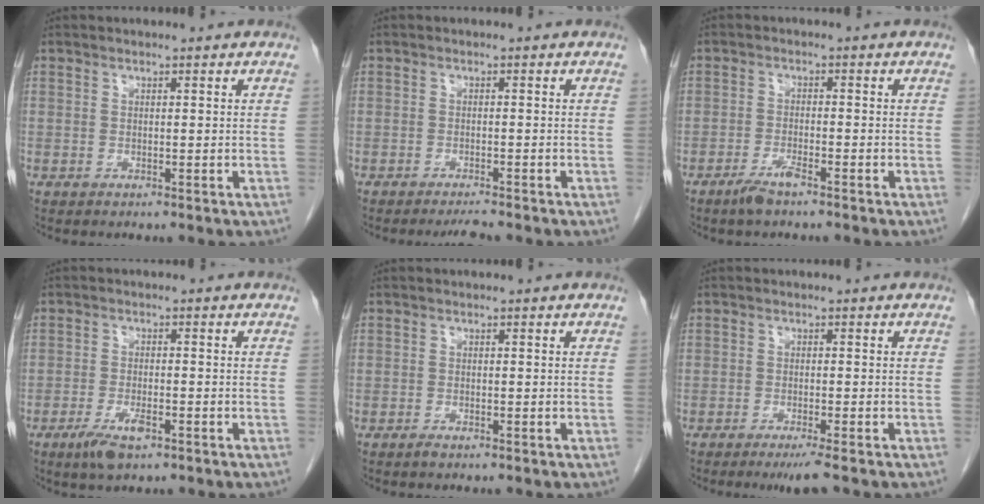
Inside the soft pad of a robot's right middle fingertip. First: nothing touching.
{"total": 2.1, "force": [-2.0, -0.1, 0.8], "torque": [-0.016, -0.006, -0.030]}
{"total": 3.2, "force": [-2.4, 0.4, 2.0], "torque": [-0.043, -0.002, -0.046]}
{"total": 4.4, "force": [-2.6, 1.2, 3.3], "torque": [-0.069, -0.005, -0.042]}
{"total": 0.8, "force": [-0.7, 0.2, 0.4], "torque": [-0.011, -0.001, -0.010]}
{"total": 3.5, "force": [-2.6, -0.2, 2.3], "torque": [-0.032, -0.008, -0.042]}